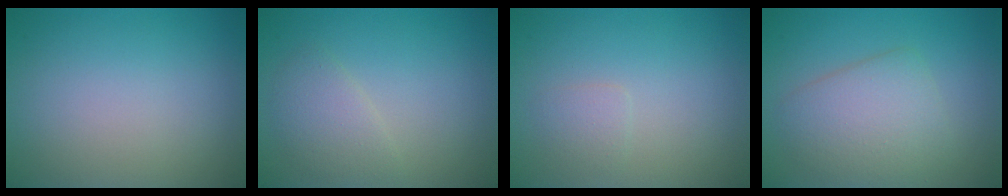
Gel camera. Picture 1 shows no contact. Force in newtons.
{"total": 2.3, "press": 2.3, "slide": 0.1}
{"total": 1.1, "press": 1.1, "slide": 0.1}
{"total": 4.5, "press": 4.5, "slide": 0.3}